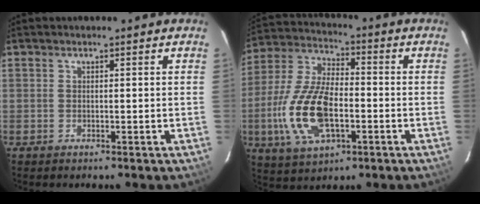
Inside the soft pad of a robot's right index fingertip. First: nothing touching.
{"total": 16.6, "force": [-4.2, 7.8, 14.0], "torque": [-0.306, -0.003, -0.074]}